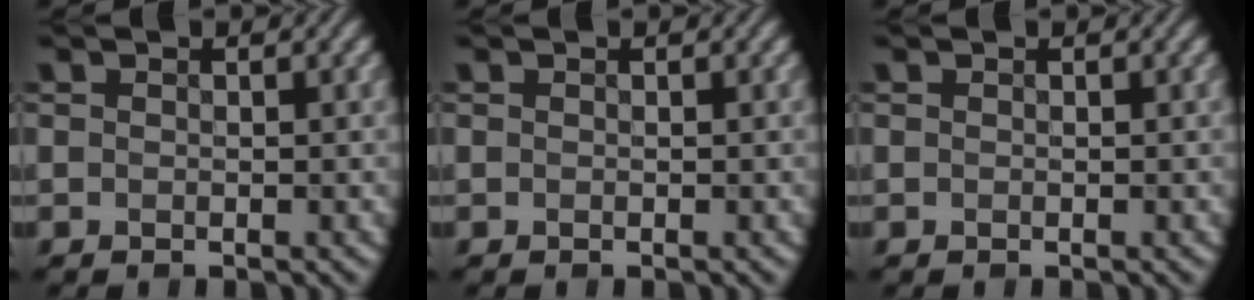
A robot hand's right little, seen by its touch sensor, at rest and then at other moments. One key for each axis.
{"total": 0.0}
{"total": 0.0}